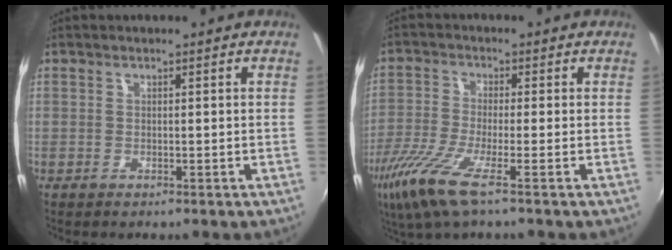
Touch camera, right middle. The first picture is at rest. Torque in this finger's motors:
{"motor_torque": [1.20, -0.93, 0.57, 0.17]}